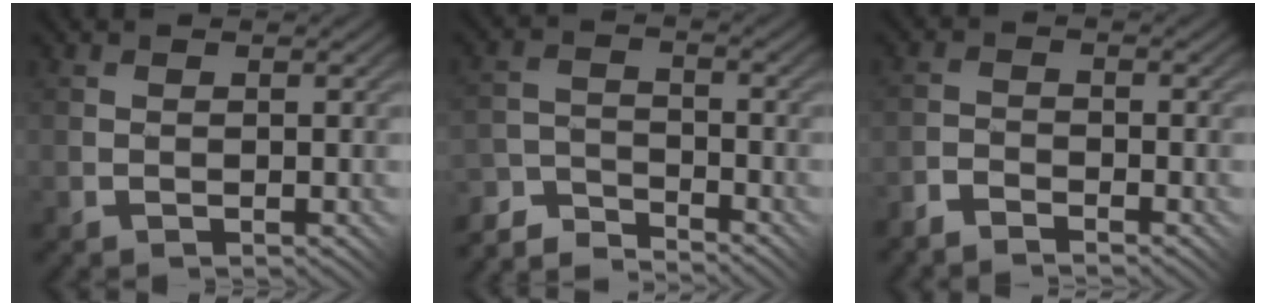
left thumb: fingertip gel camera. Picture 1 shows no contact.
{"total": 5.5, "force": [-5.3, 1.1, 1.1], "torque": [-0.023, 0.006, -0.110]}
{"total": 2.8, "force": [-2.6, 0.5, 0.8], "torque": [-0.014, 0.005, -0.056]}